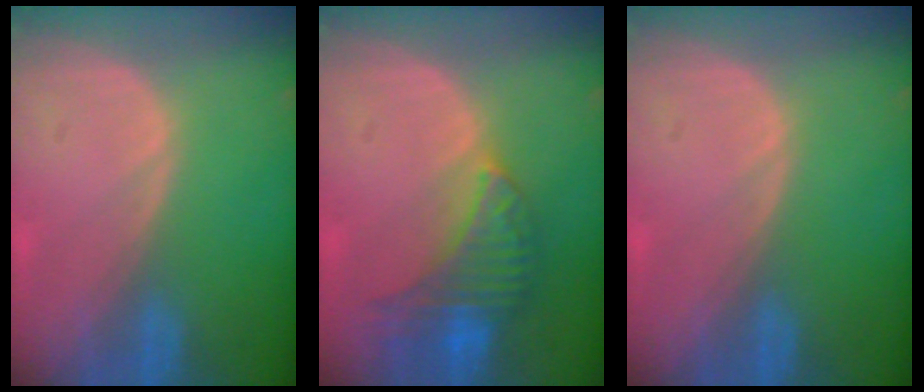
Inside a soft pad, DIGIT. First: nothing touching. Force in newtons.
{"total": 7.4, "press": 7.1, "slide": 2.1}
{"total": 0.0}